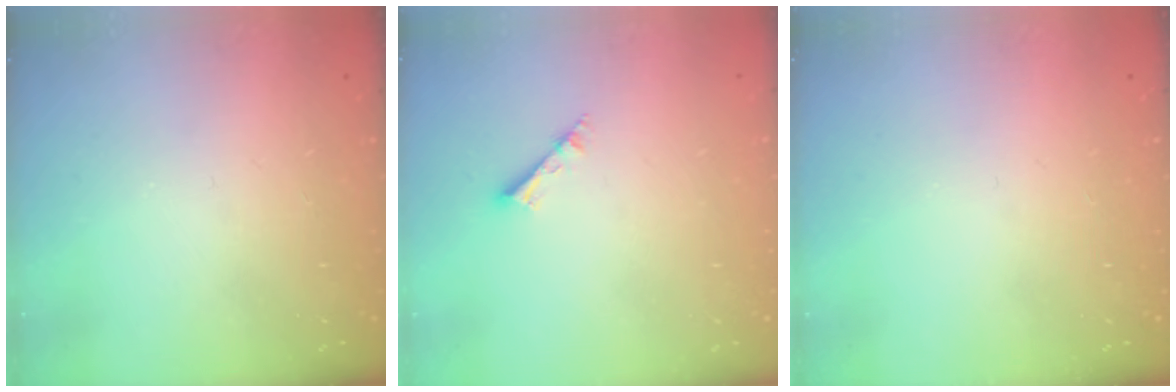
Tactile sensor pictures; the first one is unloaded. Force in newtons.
{"total": 2.3, "press": 2.3, "slide": 0.1}
{"total": 0.0}